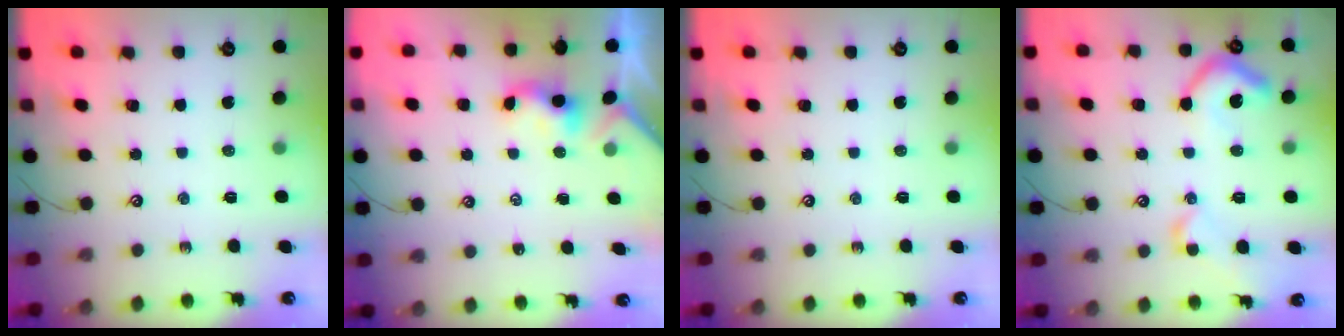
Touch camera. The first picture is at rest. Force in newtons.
{"total": 0.9, "press": 0.9, "slide": 0.3}
{"total": 0.0}
{"total": 9.8, "press": 9.7, "slide": 1.3}